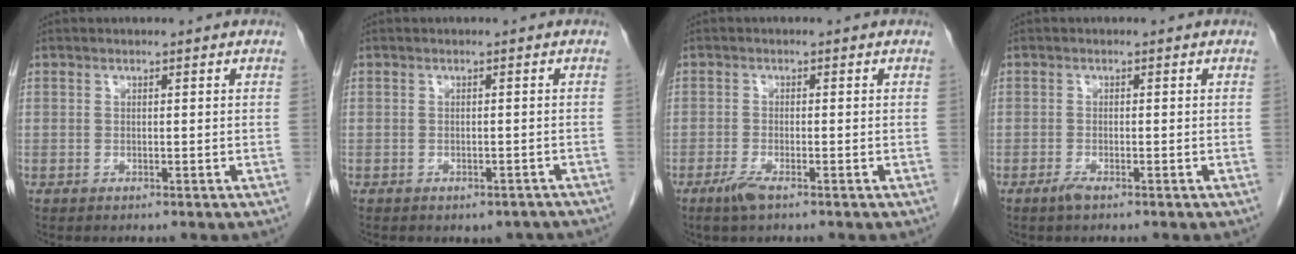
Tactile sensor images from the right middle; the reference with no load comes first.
{"total": 3.4, "force": [-2.9, 1.7, 0.7], "torque": [-0.002, 0.008, -0.034]}
{"total": 2.5, "force": [-1.7, 0.3, 1.8], "torque": [-0.043, -0.005, -0.035]}
{"total": 1.3, "force": [-0.9, 0.1, 0.9], "torque": [-0.022, -0.003, -0.018]}